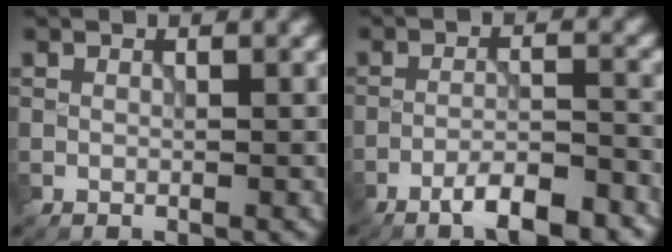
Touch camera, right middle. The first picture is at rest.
{"total": 5.4, "force": [-3.9, 1.1, 3.5], "torque": [-0.056, 0.007, -0.062]}